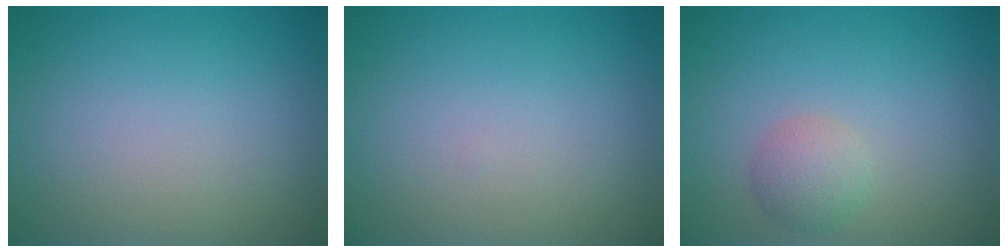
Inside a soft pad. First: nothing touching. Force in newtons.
{"total": 0.0}
{"total": 2.2, "press": 2.2, "slide": 0.1}